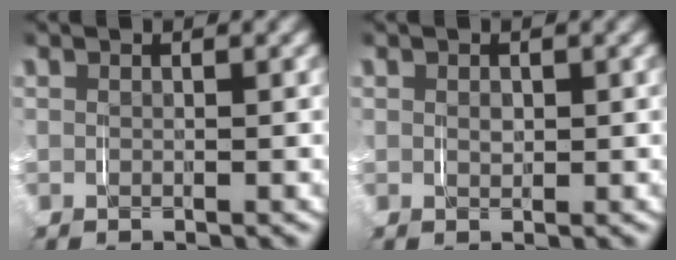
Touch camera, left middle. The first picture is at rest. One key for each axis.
{"total": 0.7, "fx": 0.0, "fy": 0.5, "fz": 0.4, "tx": -0.008, "ty": -0.007, "tz": 0.004}